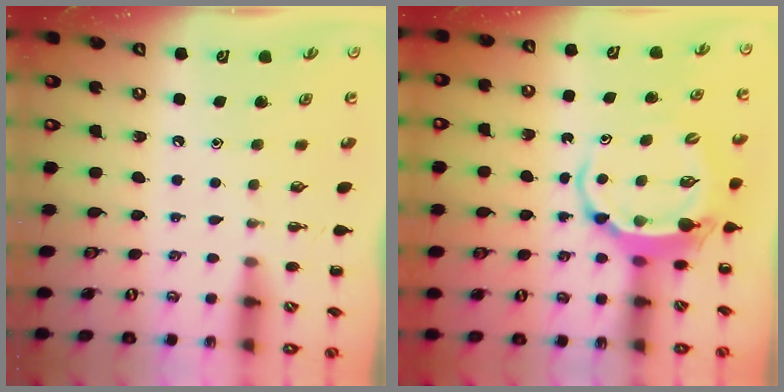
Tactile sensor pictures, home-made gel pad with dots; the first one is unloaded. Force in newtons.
{"total": 5.7, "press": 5.7, "slide": 0.9}